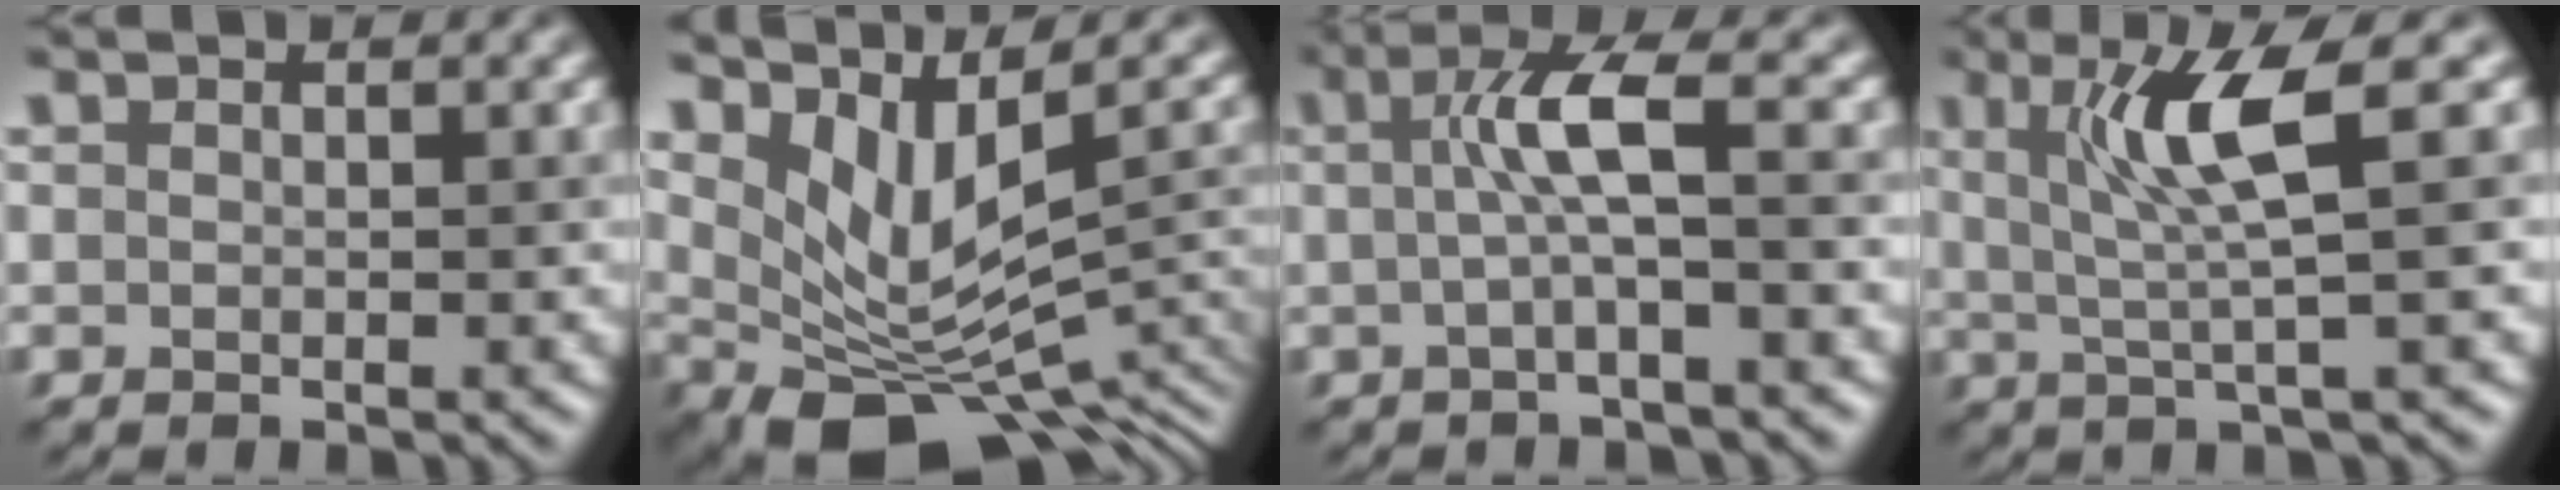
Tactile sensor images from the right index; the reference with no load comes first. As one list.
[{"total": 8.4, "force": [1.5, 4.6, 6.8], "torque": [-0.124, -0.023, 0.056]}, {"total": 3.5, "force": [0.2, 0.4, 3.4], "torque": [-0.073, 0.005, 0.003]}, {"total": 5.3, "force": [1.7, 0.6, 5.0], "torque": [-0.100, 0.001, 0.035]}]